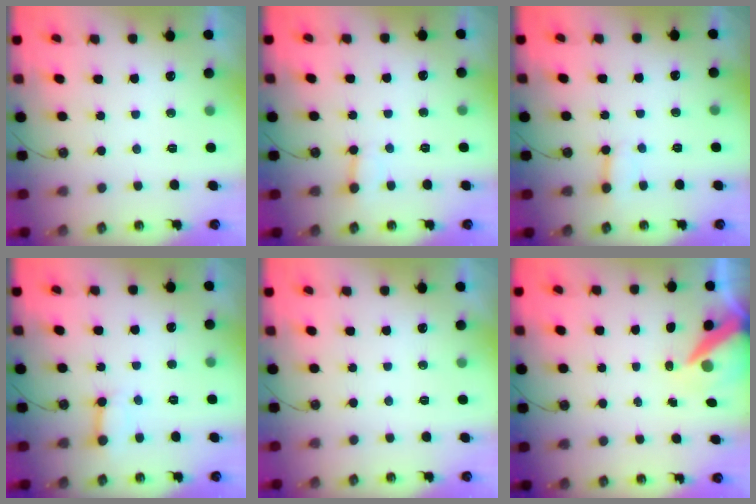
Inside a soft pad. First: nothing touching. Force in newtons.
{"total": 2.9, "press": 2.9, "slide": 0.3}
{"total": 2.7, "press": 2.7, "slide": 0.3}
{"total": 5.4, "press": 5.4, "slide": 0.7}
{"total": 0.0}
{"total": 9.0, "press": 9.0, "slide": 0.8}